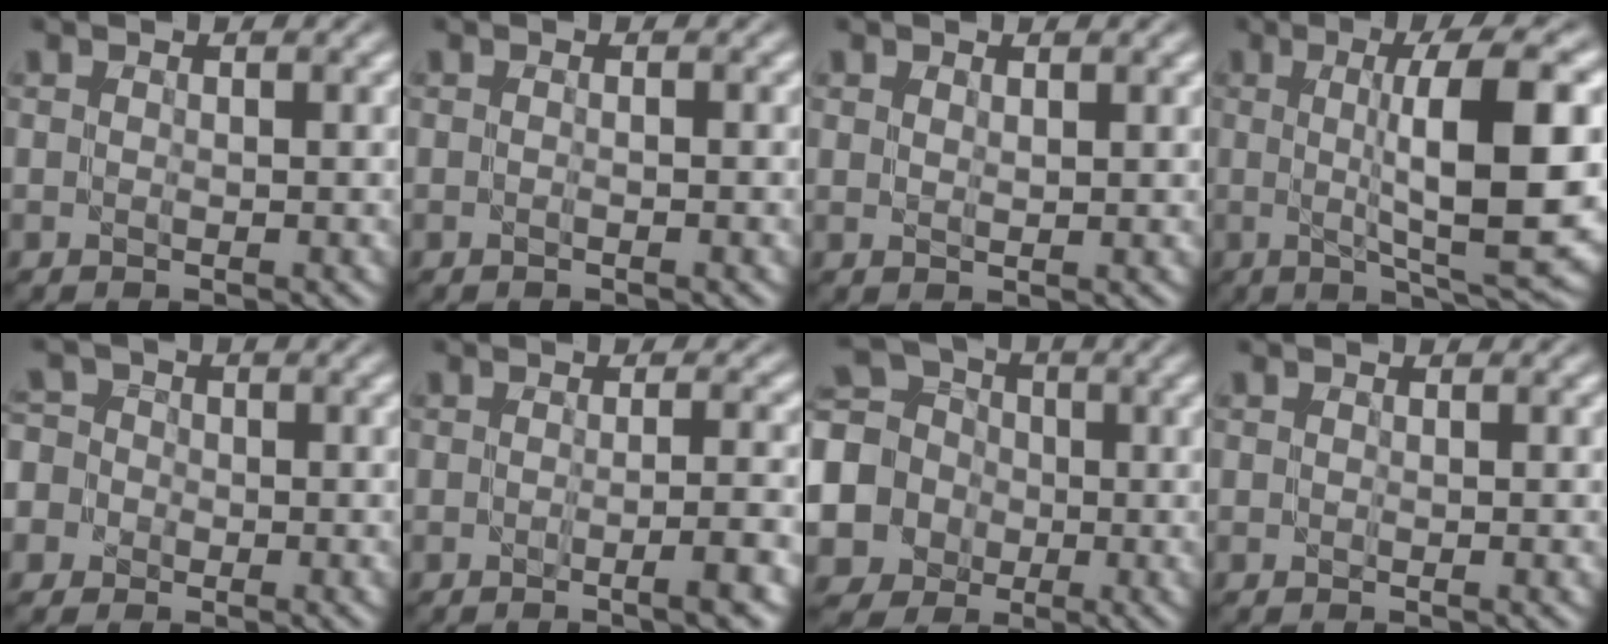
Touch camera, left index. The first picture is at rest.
{"total": 1.2, "force": [-0.1, 0.5, 1.1], "torque": [-0.002, -0.011, -0.010]}
{"total": 1.0, "force": [0.8, 0.3, 0.5], "torque": [-0.009, -0.001, 0.015]}
{"total": 11.6, "force": [0.8, 2.5, 11.3], "torque": [-0.154, 0.006, 0.016]}
{"total": 6.4, "force": [-2.3, 5.7, 1.8], "torque": [-0.043, 0.012, -0.076]}
{"total": 3.9, "force": [-1.2, 0.9, 3.6], "torque": [-0.035, 0.000, -0.024]}
{"total": 9.2, "force": [-1.4, 8.6, 3.2], "torque": [-0.100, 0.003, -0.051]}
{"total": 0.7, "force": [-0.2, 0.1, 0.6], "torque": [-0.008, -0.004, -0.002]}